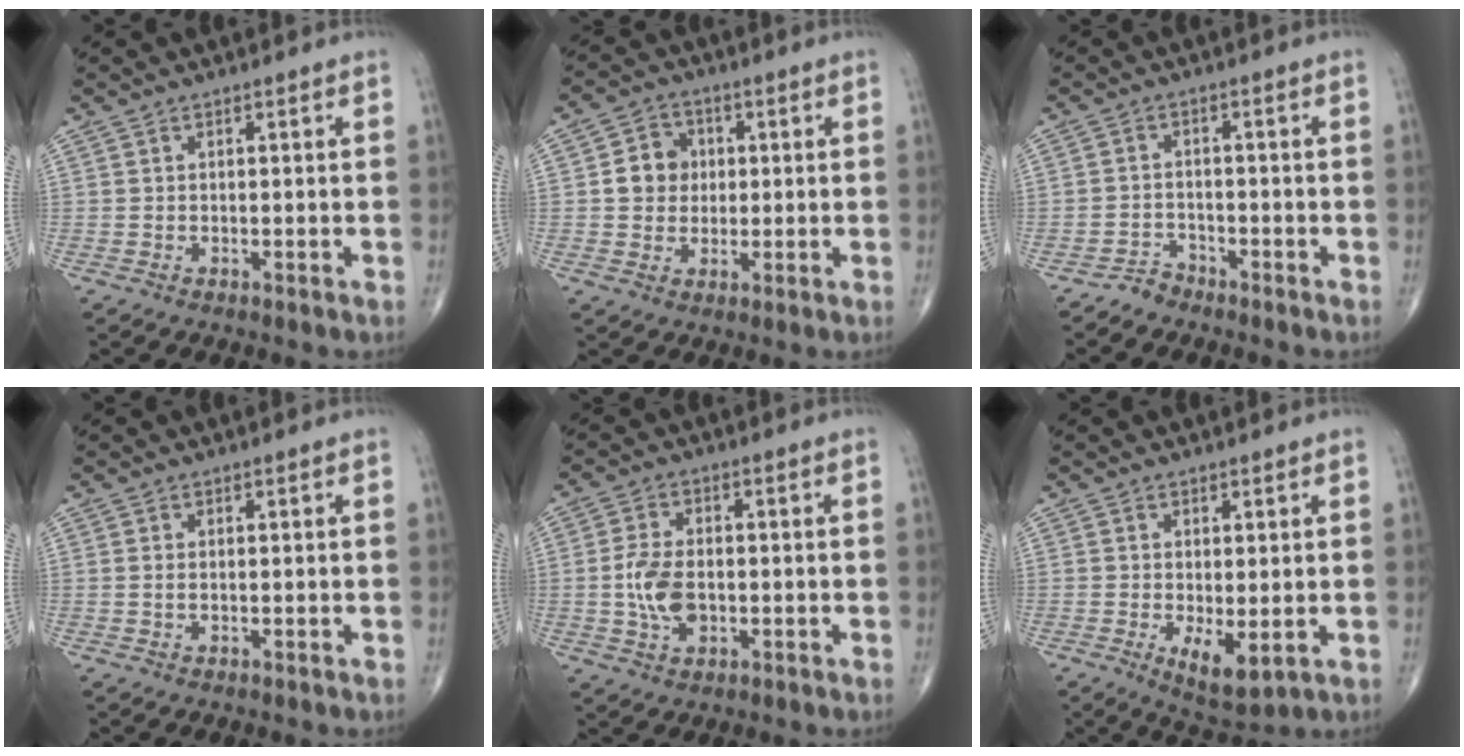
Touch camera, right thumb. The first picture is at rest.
{"total": 6.7, "force": [0.7, 5.9, 3.1], "torque": [-0.022, 0.005, 0.005]}
{"total": 2.5, "force": [-2.2, 1.0, -0.4], "torque": [0.016, 0.008, -0.043]}
{"total": 0.7, "force": [0.1, 0.3, 0.6], "torque": [-0.015, 0.001, 0.003]}
{"total": 7.3, "force": [-0.8, 4.4, 5.7], "torque": [-0.114, 0.001, -0.015]}
{"total": 6.2, "force": [-1.2, 2.6, 5.5], "torque": [-0.087, -0.020, -0.009]}